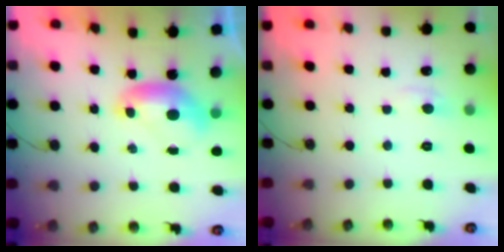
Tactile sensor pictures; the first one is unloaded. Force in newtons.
{"total": 0.7, "press": 0.6, "slide": 0.4}